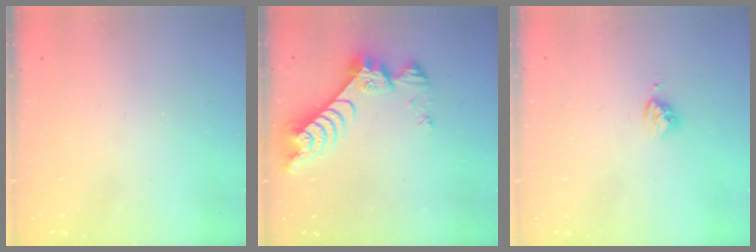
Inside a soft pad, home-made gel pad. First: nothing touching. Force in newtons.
{"total": 9.4, "press": 9.4, "slide": 0.9}
{"total": 3.9, "press": 3.8, "slide": 0.4}